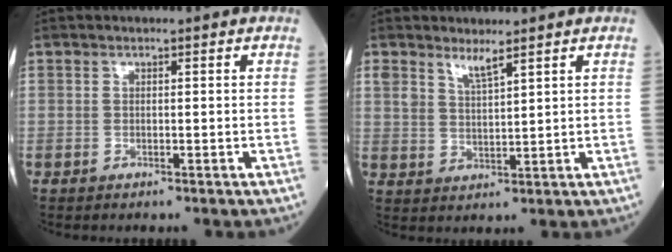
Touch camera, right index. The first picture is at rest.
{"total": 3.2, "force": [2.6, 0.4, 1.8], "torque": [-0.039, -0.007, 0.054]}